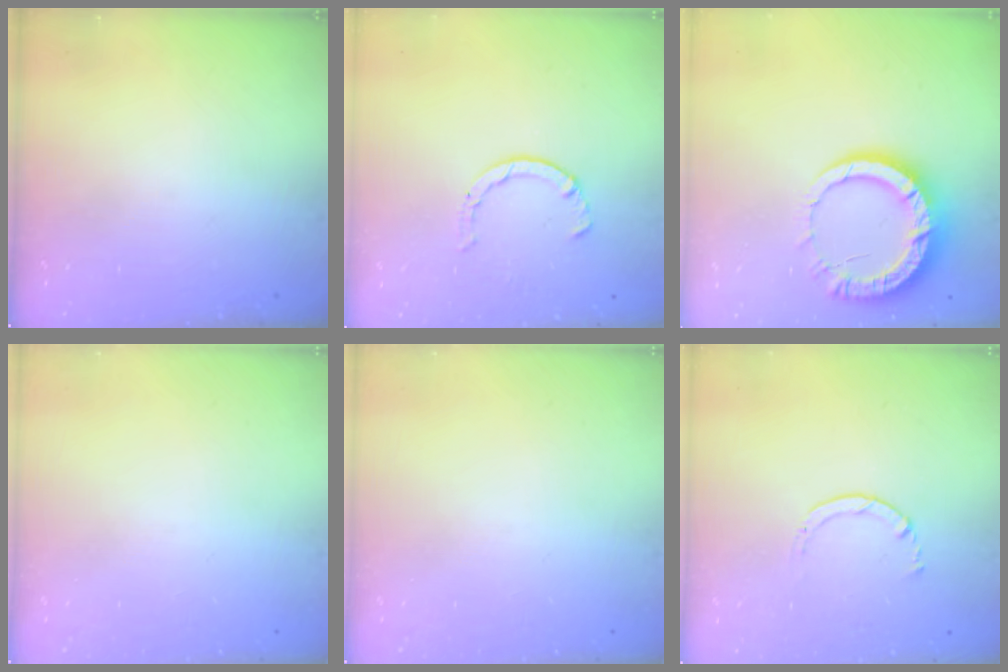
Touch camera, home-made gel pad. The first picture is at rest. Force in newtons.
{"total": 2.1, "press": 2.1, "slide": 0.5}
{"total": 13.5, "press": 13.4, "slide": 1.5}
{"total": 0.0}
{"total": 0.0}
{"total": 1.7, "press": 1.6, "slide": 0.2}